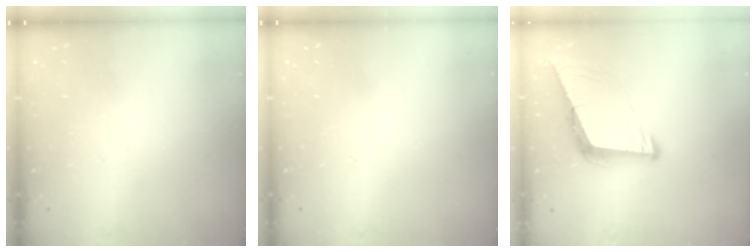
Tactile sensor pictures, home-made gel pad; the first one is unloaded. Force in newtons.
{"total": 0.0}
{"total": 8.9, "press": 8.2, "slide": 3.5}